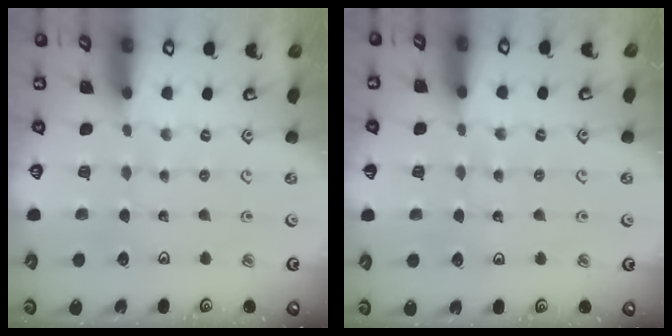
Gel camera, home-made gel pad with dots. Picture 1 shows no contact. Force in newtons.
{"total": 3.0, "press": 3.0, "slide": 0.2}